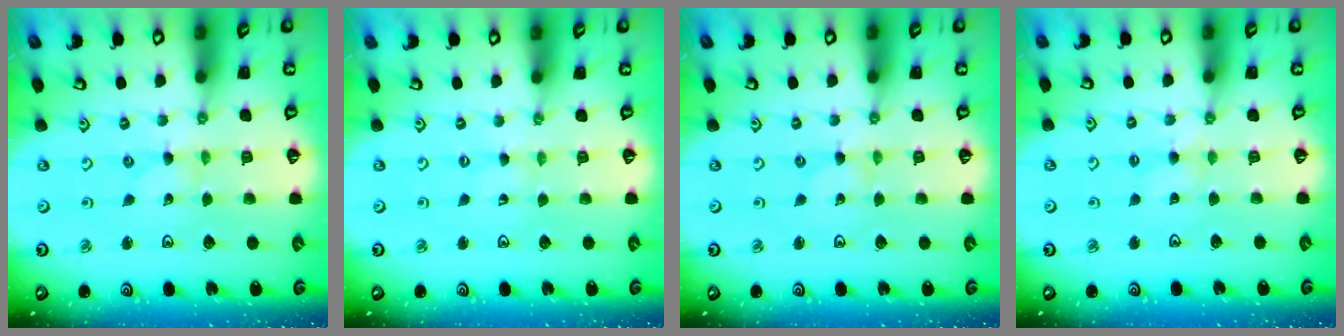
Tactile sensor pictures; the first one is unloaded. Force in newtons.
{"total": 0.6, "press": 0.6, "slide": 0.1}
{"total": 0.0}
{"total": 2.3, "press": 2.3, "slide": 0.4}